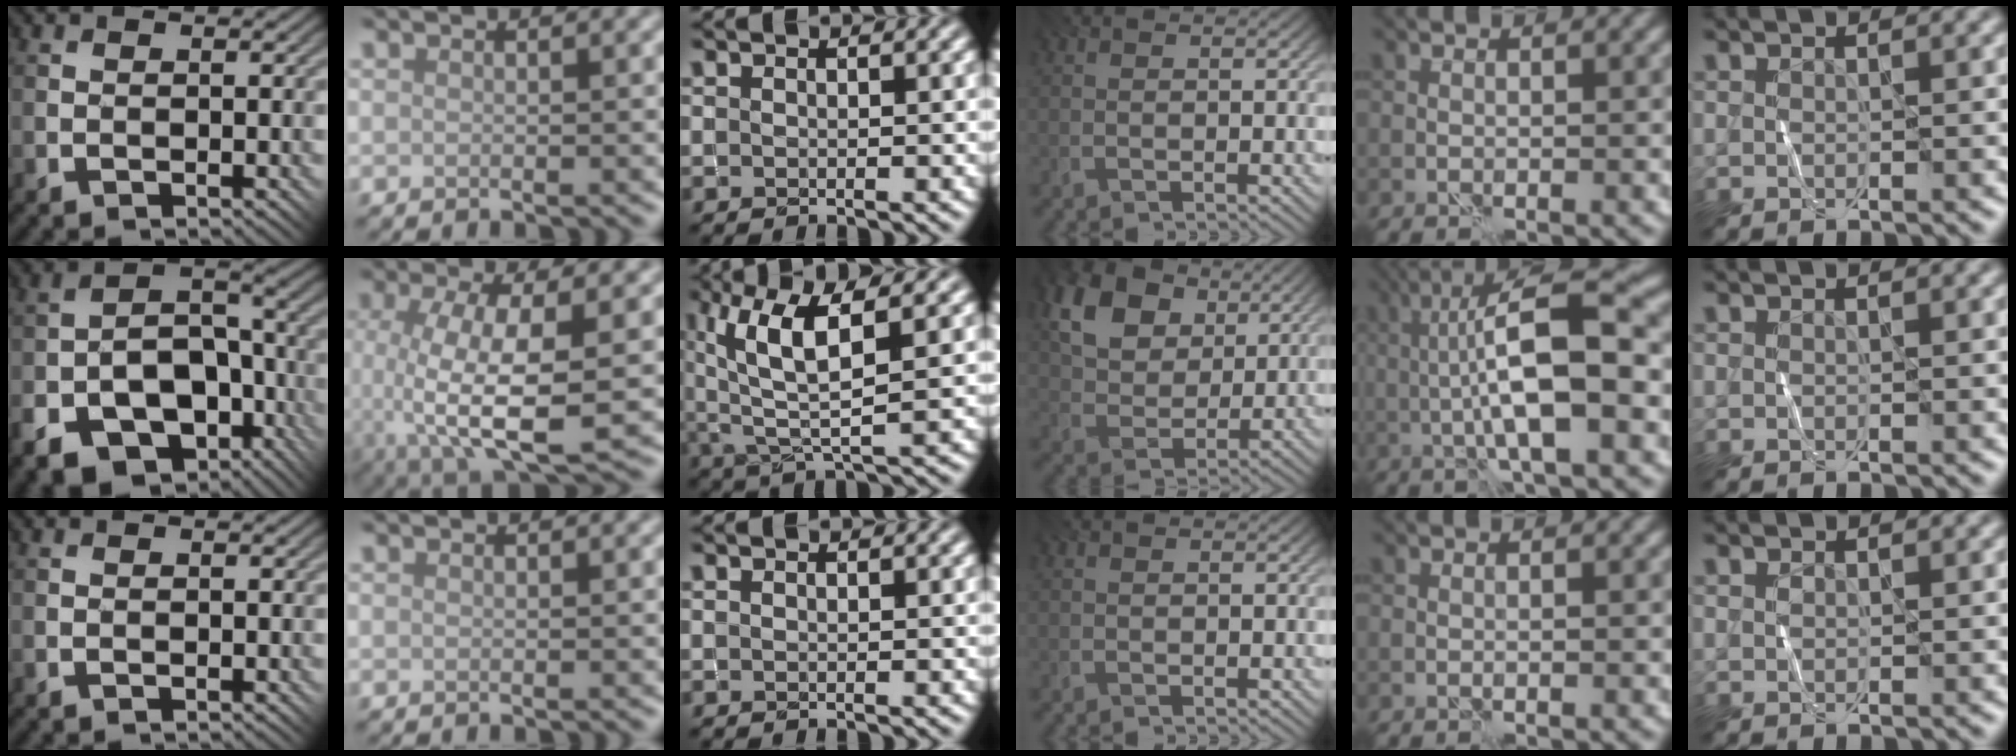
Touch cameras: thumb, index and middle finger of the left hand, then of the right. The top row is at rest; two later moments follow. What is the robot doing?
{"motion": "fold", "object": "shorts"}